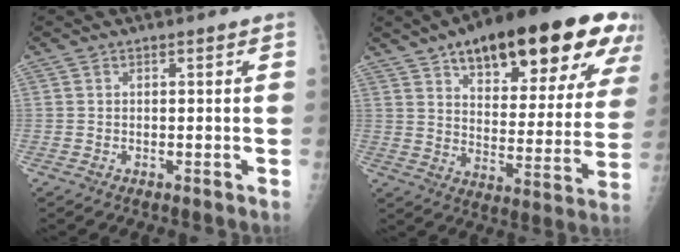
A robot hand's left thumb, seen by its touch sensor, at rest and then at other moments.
{"total": 29.8, "force": [17.0, 10.9, 21.9], "torque": [-0.277, -0.025, 0.244]}